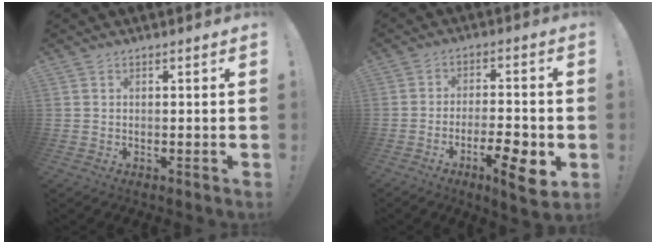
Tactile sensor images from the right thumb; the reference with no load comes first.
{"total": 11.0, "force": [-5.0, 3.1, 9.4], "torque": [-0.119, 0.022, -0.077]}